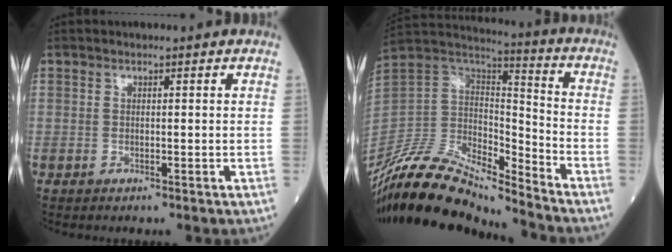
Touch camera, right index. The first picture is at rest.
{"total": 19.4, "force": [-17.6, 3.0, 7.5], "torque": [-0.156, 0.028, -0.329]}